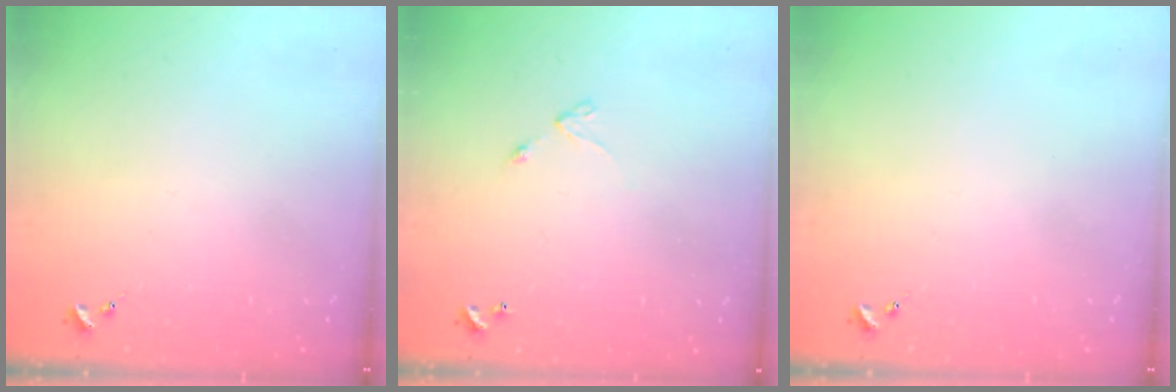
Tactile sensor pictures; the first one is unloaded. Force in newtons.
{"total": 4.2, "press": 4.2, "slide": 0.4}
{"total": 0.0}